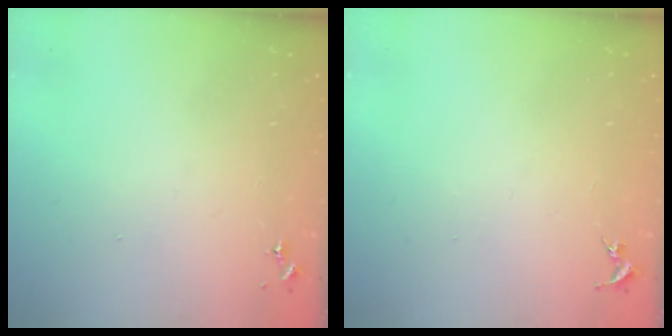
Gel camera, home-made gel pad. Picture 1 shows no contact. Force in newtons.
{"total": 0.0}